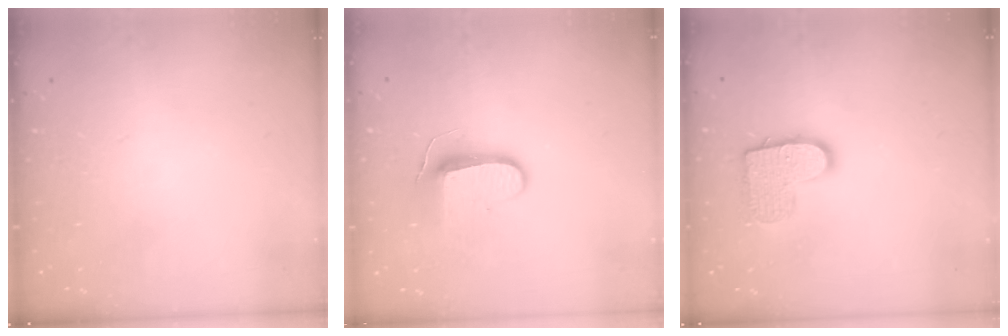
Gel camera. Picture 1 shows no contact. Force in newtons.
{"total": 8.9, "press": 8.8, "slide": 1.1}
{"total": 12.0, "press": 12.0, "slide": 0.8}